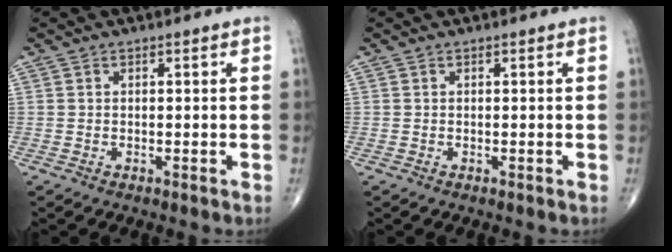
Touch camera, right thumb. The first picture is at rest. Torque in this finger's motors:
{"motor_torque": [-0.03, 0.03, 0.00, 0.00, 0.00]}